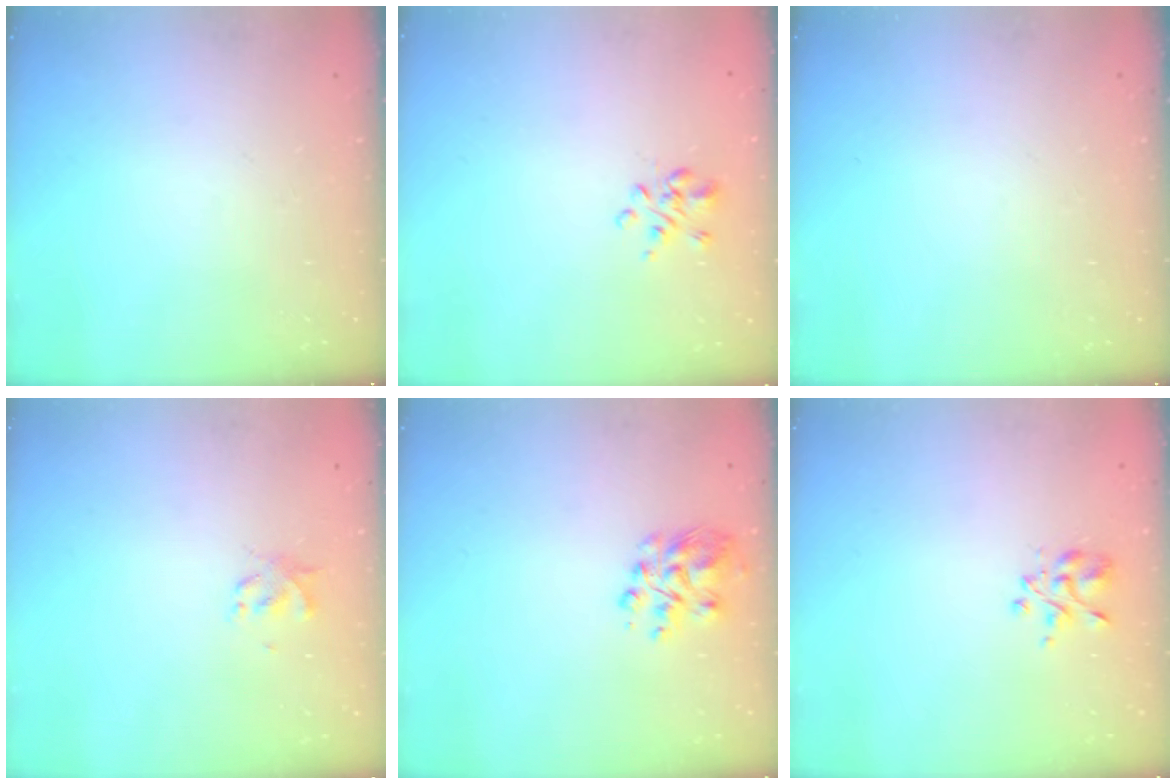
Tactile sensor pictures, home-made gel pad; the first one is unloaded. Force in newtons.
{"total": 1.4, "press": 1.2, "slide": 0.8}
{"total": 0.0}
{"total": 1.9, "press": 1.9, "slide": 0.3}
{"total": 6.4, "press": 6.3, "slide": 0.8}
{"total": 3.7, "press": 3.6, "slide": 0.8}